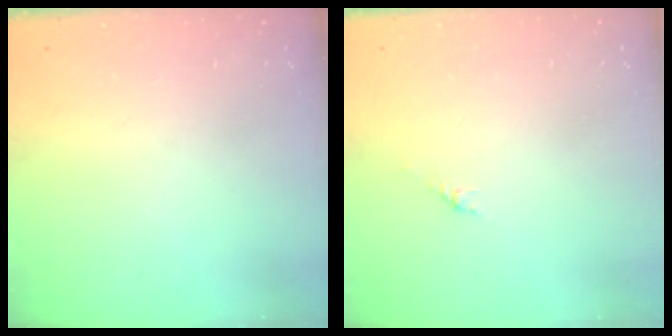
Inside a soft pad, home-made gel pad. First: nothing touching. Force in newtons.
{"total": 1.5, "press": 1.4, "slide": 0.5}